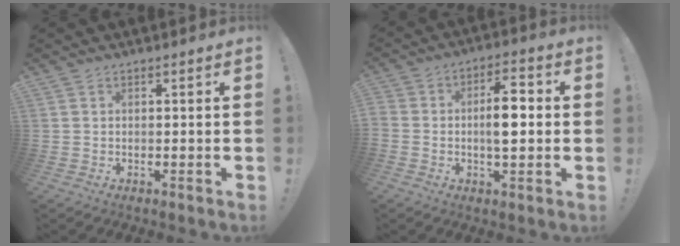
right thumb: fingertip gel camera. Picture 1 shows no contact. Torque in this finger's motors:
{"motor_torque": [2.19, 1.40, 0.81, -0.83, 0.55]}